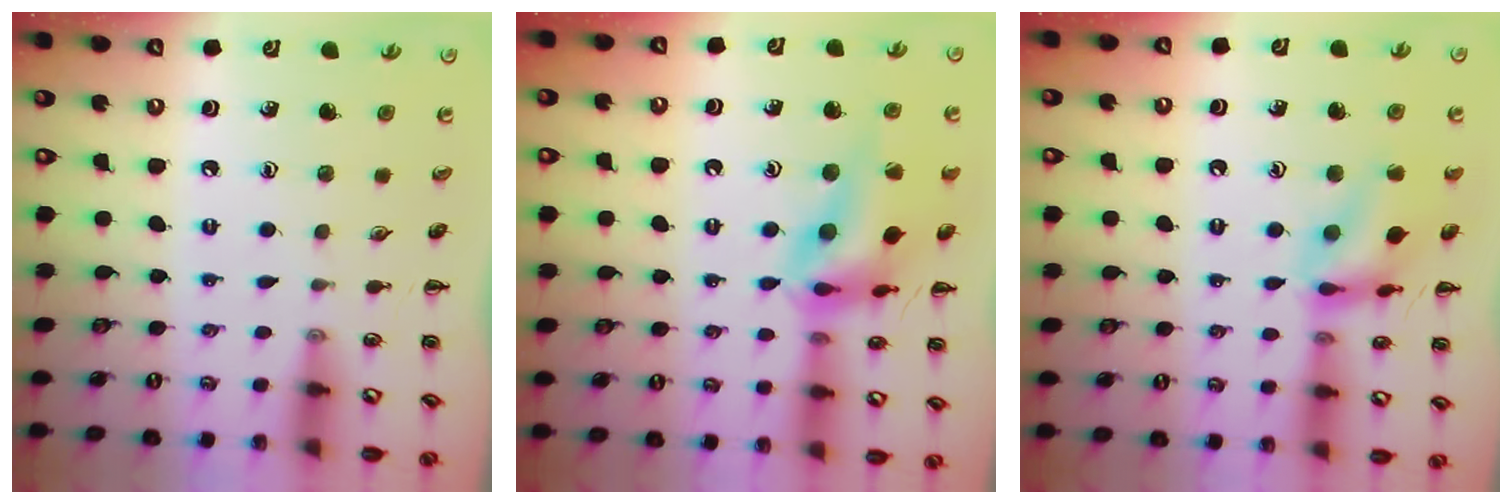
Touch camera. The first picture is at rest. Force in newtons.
{"total": 15.9, "press": 15.8, "slide": 1.7}
{"total": 14.2, "press": 14.1, "slide": 1.4}